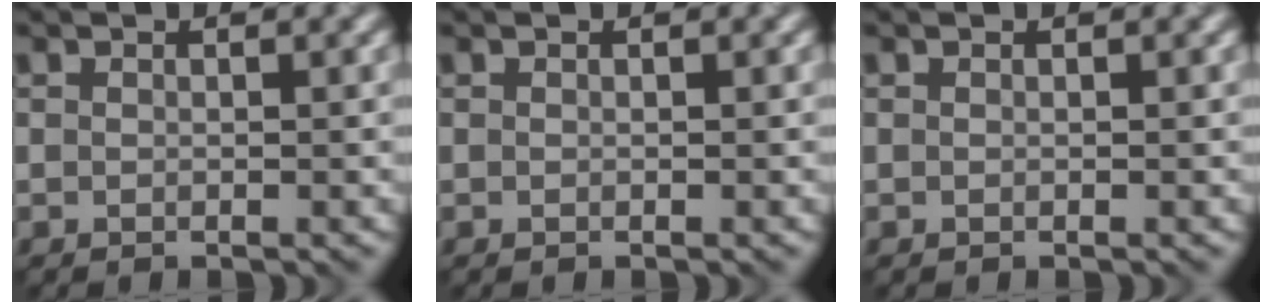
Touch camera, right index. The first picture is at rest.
{"total": 0.0}
{"total": 0.0}